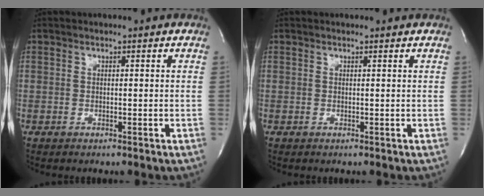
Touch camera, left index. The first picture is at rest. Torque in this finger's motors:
{"motor_torque": [0.31, -0.15, -0.05, -0.01]}